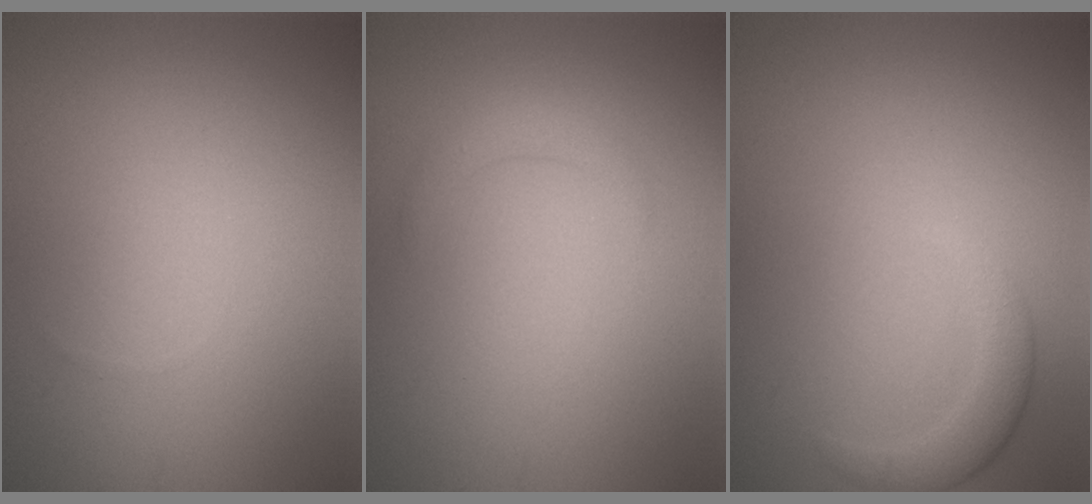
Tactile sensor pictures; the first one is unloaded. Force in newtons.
{"total": 1.4, "press": 1.4, "slide": 0.0}
{"total": 2.3, "press": 2.3, "slide": 0.3}